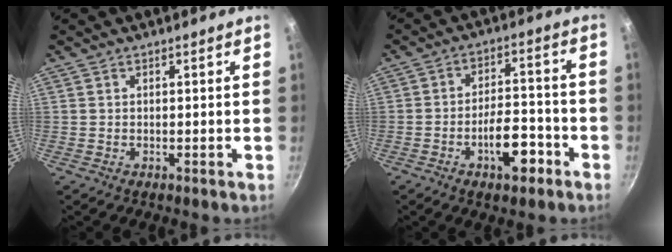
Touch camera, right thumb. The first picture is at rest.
{"total": 9.3, "force": [-4.6, 4.2, 7.0], "torque": [-0.086, 0.040, -0.070]}